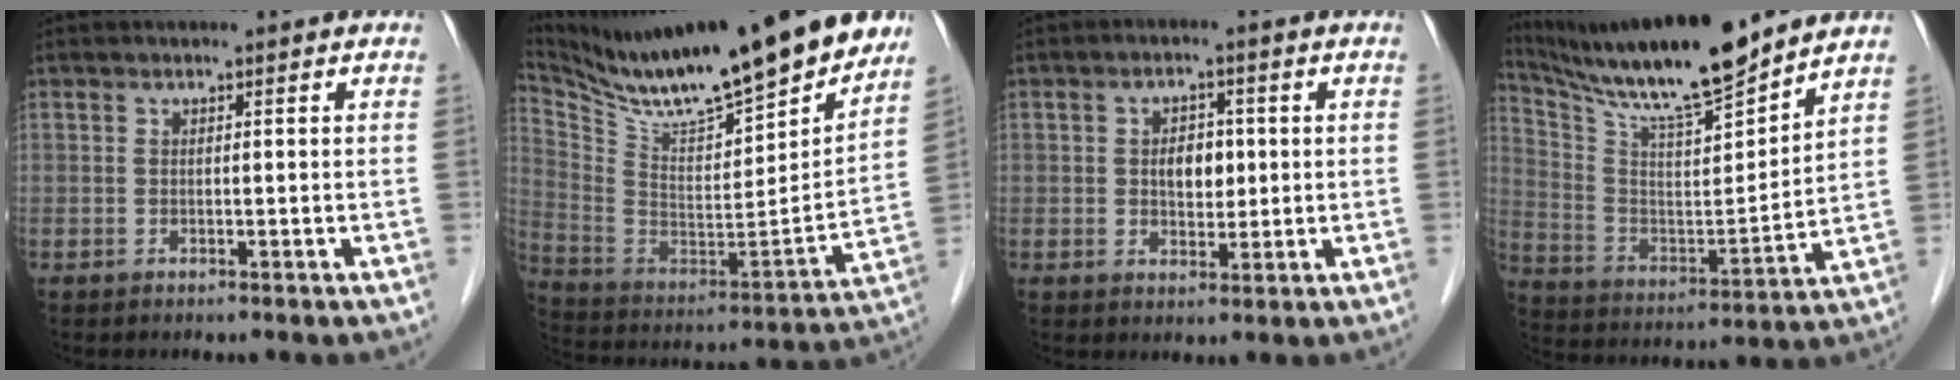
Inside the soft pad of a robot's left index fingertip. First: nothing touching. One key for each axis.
{"total": 27.0, "fx": 22.9, "fy": 3.3, "fz": 13.9, "tx": -0.252, "ty": -0.042, "tz": 0.356}
{"total": 4.2, "fx": 0.3, "fy": 2.8, "fz": 3.2, "tx": -0.050, "ty": 0.007, "tz": 0.008}
{"total": 18.6, "fx": 16.0, "fy": 1.0, "fz": 9.5, "tx": -0.176, "ty": -0.004, "tz": 0.281}